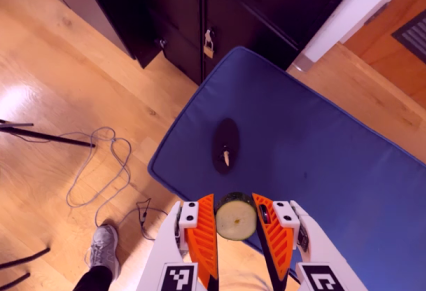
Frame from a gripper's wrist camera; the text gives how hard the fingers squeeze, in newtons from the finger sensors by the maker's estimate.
{"total": 9.7, "left": 9.8, "right": 9.6}